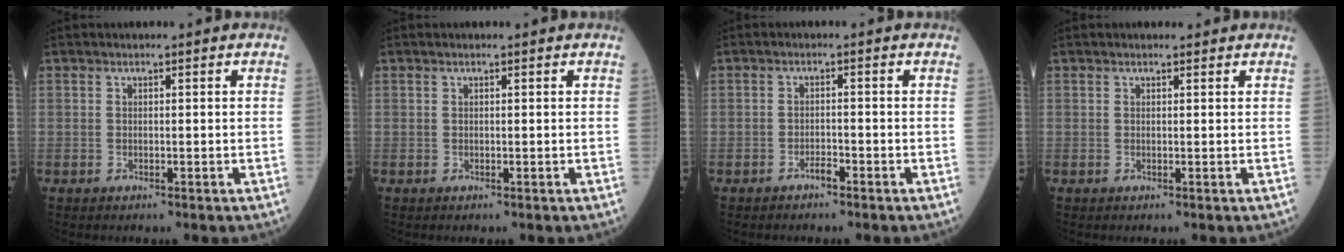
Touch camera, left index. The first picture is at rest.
{"total": 0.0}
{"total": 1.4, "force": [-1.2, 0.2, 0.8], "torque": [-0.013, 0.001, -0.020]}
{"total": 0.7, "force": [0.6, 0.3, 0.0], "torque": [-0.008, 0.002, 0.007]}